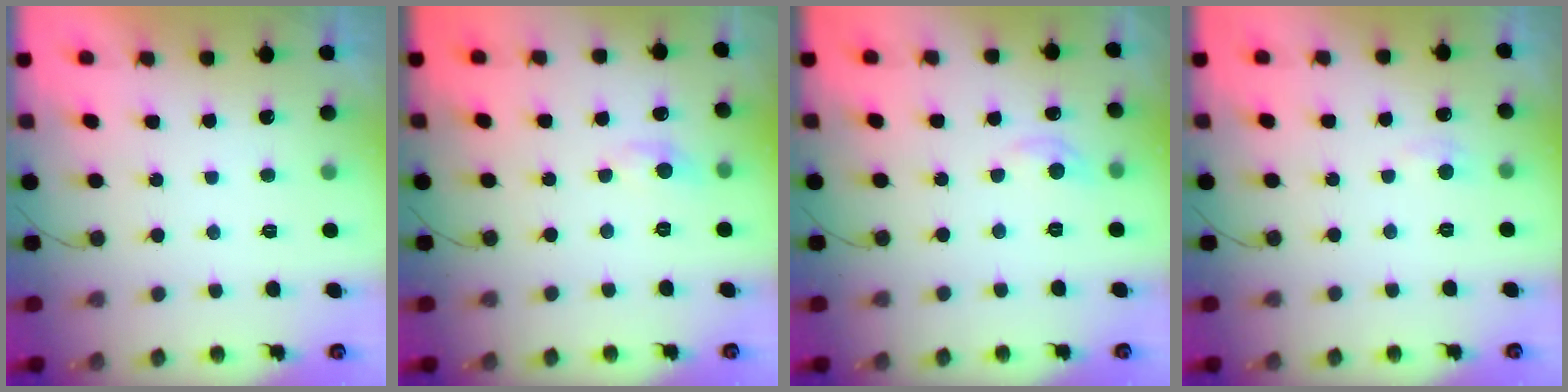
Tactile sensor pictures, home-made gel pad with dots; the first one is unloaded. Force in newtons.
{"total": 3.4, "press": 3.4, "slide": 0.4}
{"total": 5.5, "press": 5.5, "slide": 0.8}
{"total": 2.8, "press": 2.7, "slide": 0.4}